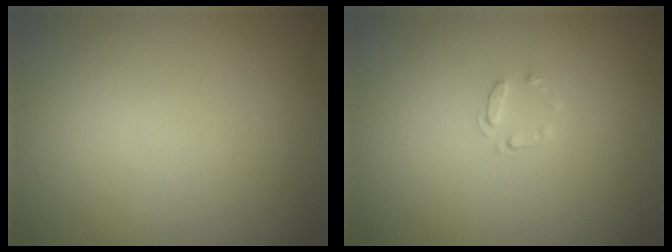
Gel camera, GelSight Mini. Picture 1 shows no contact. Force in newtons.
{"total": 0.7, "press": 0.5, "slide": 0.5}